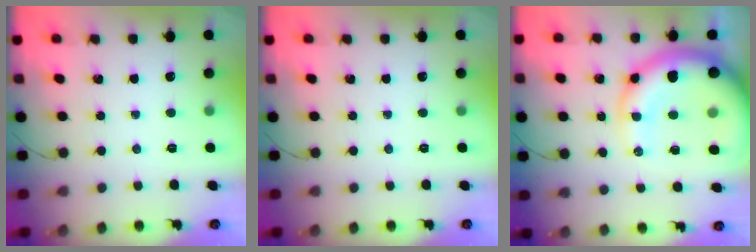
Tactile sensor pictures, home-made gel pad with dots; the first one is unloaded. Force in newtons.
{"total": 0.0}
{"total": 21.8, "press": 21.2, "slide": 5.2}